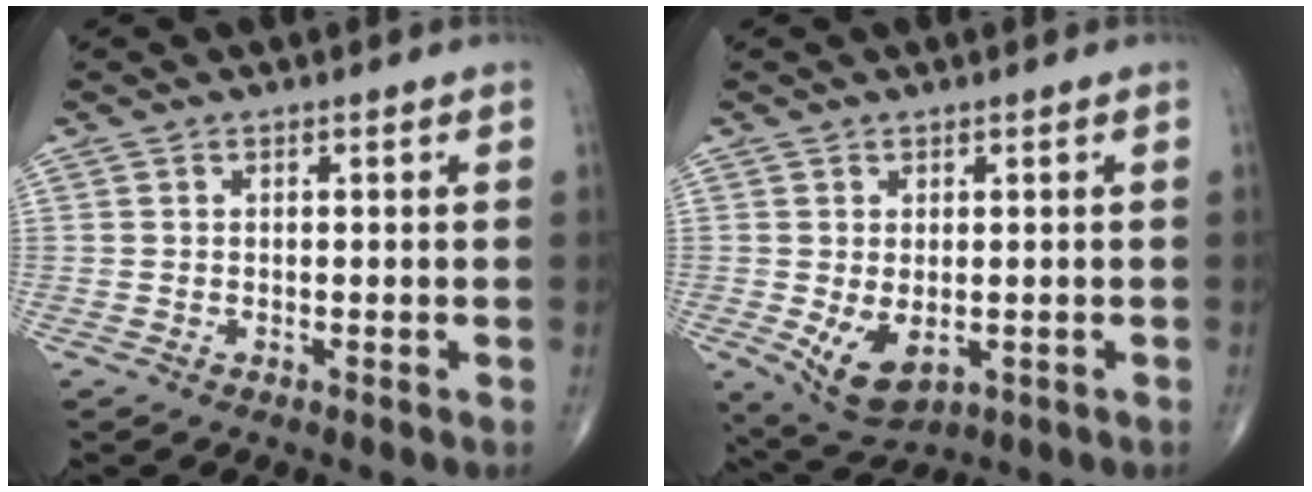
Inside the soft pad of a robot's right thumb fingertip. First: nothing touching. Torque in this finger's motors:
{"motor_torque": [-0.27, 0.44, 0.40, 0.27, 0.22]}